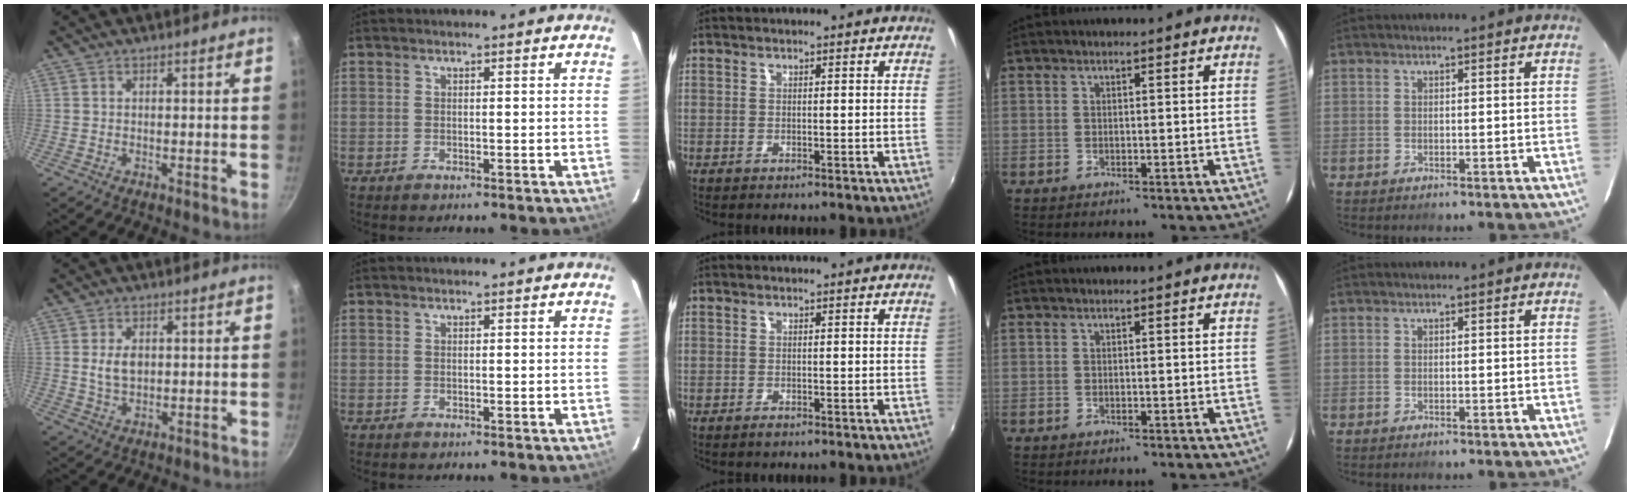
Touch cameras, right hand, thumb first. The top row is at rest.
{"thumb": {"total": 4.7, "force": [0.6, 3.1, 3.5], "torque": [-0.056, -0.002, 0.013]}, "middle": {"total": 0.7, "force": [-0.6, 0.2, 0.3], "torque": [-0.006, -0.003, -0.012]}}